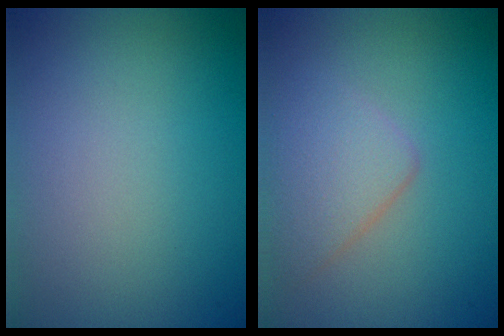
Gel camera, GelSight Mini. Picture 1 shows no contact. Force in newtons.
{"total": 2.7, "press": 2.7, "slide": 0.2}